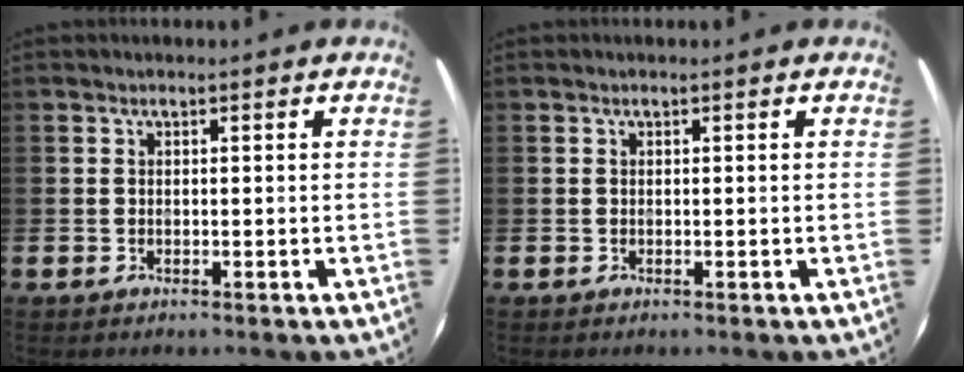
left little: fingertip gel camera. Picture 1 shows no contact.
{"total": 0.0}